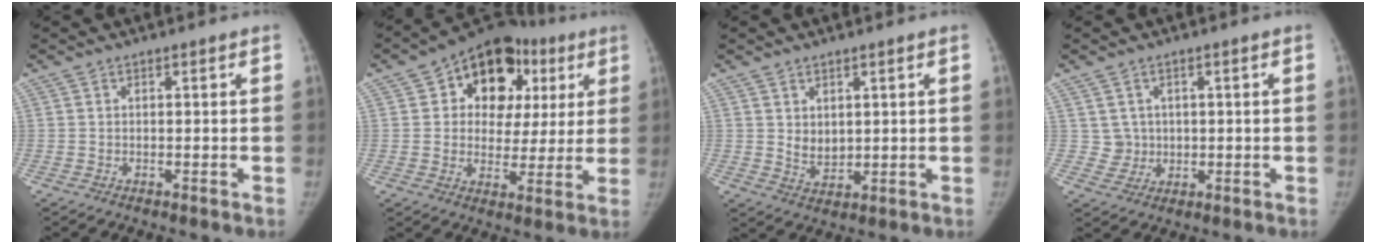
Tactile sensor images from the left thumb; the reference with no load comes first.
{"total": 18.4, "force": [6.9, 13.1, 11.0], "torque": [-0.093, 0.011, 0.098]}
{"total": 4.1, "force": [1.3, 2.9, 2.7], "torque": [-0.033, -0.017, 0.034]}
{"total": 3.9, "force": [0.8, 3.7, 0.9], "torque": [0.001, -0.003, 0.020]}